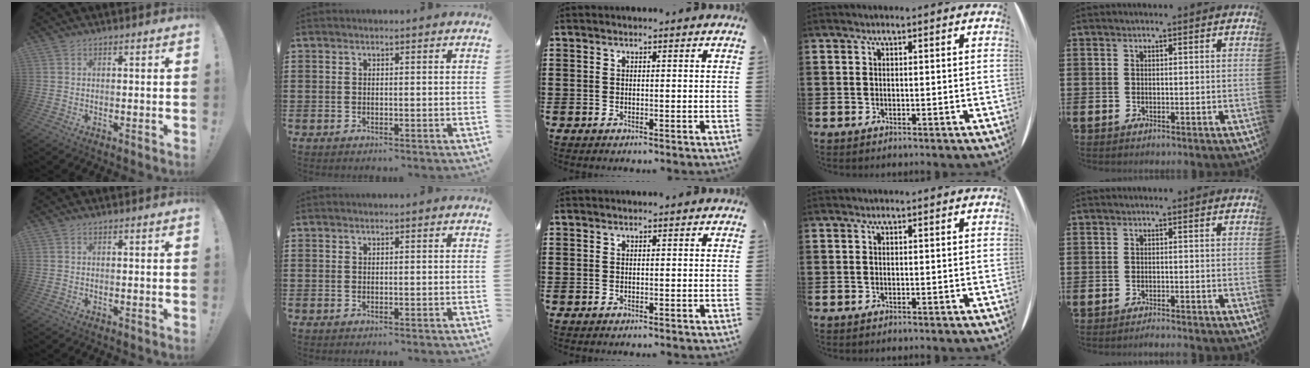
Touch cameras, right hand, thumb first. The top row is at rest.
{"little": {"total": 0.9, "force": [-0.8, -0.1, 0.2], "torque": [-0.004, -0.002, -0.017]}}